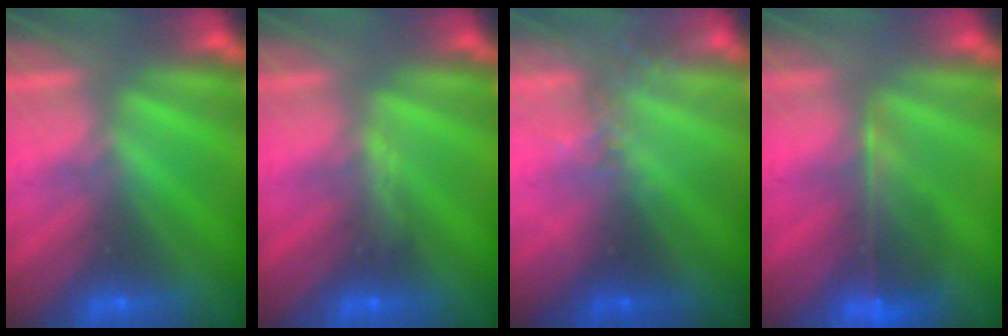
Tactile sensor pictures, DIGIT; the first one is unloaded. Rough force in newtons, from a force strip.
{"total": 2.9}
{"total": 2.3}
{"total": 7.7}